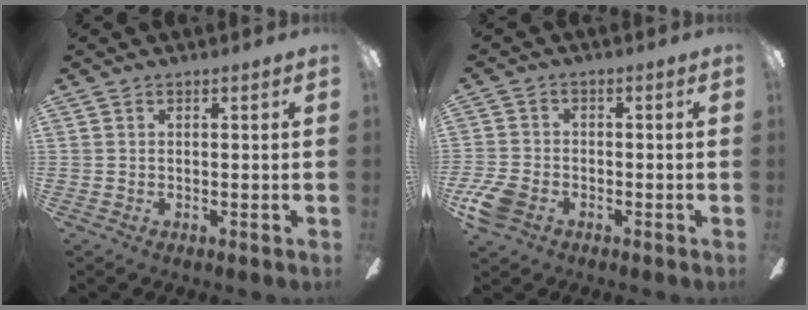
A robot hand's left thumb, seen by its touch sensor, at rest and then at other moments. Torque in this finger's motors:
{"motor_torque": [-0.02, 0.04, 0.02, 0.00, 0.03]}